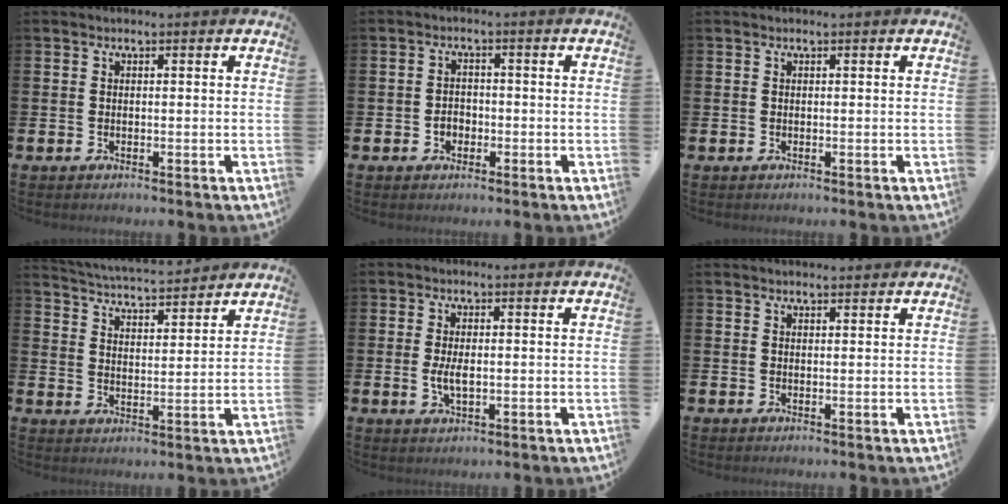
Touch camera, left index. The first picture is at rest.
{"total": 2.0, "force": [-0.7, 1.7, 0.8], "torque": [-0.006, 0.001, -0.020]}
{"total": 0.0}
{"total": 5.1, "force": [5.0, 0.4, 0.4], "torque": [-0.031, -0.036, 0.087]}
{"total": 2.9, "force": [-0.1, 1.3, 2.6], "torque": [-0.046, 0.003, -0.004]}
{"total": 1.2, "force": [1.1, 0.2, 0.2], "torque": [0.005, -0.002, 0.019]}